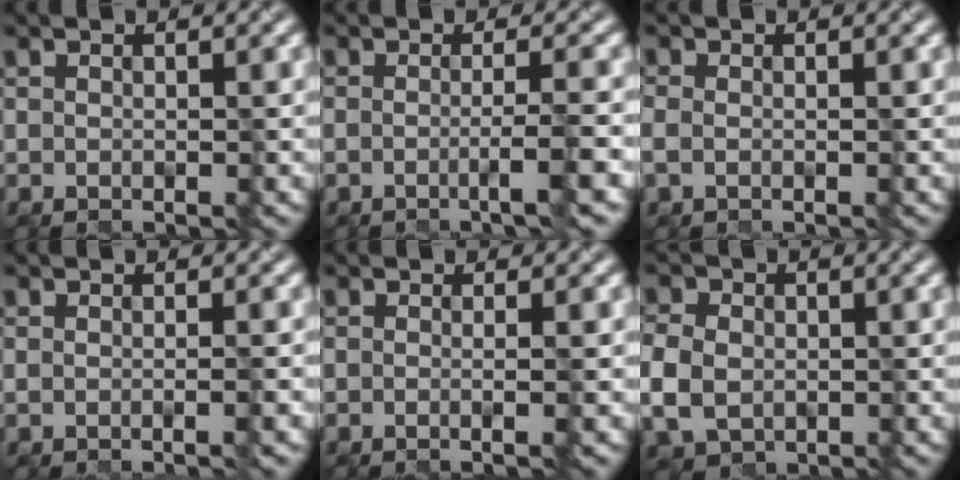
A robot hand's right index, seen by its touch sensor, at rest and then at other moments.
{"total": 2.9, "force": [-0.9, 0.5, 2.7], "torque": [-0.034, -0.002, -0.025]}
{"total": 1.0, "force": [-0.2, 0.8, 0.6], "torque": [-0.014, -0.004, -0.003]}
{"total": 0.8, "force": [-0.3, 0.1, 0.8], "torque": [-0.008, -0.003, -0.008]}
{"total": 2.3, "force": [0.0, 1.2, 2.0], "torque": [0.001, 0.000, -0.024]}
{"total": 5.0, "force": [-0.8, 4.1, 2.8], "torque": [-0.072, -0.005, -0.012]}